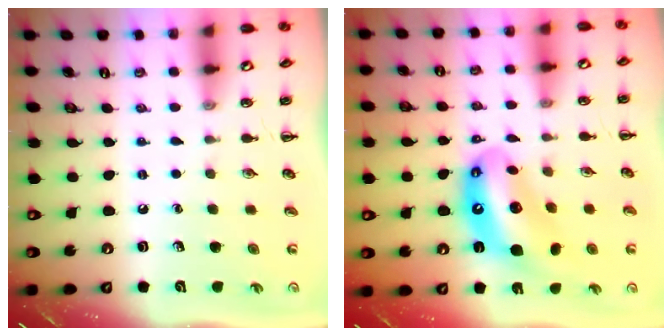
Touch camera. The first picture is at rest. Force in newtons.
{"total": 13.6, "press": 13.1, "slide": 3.7}